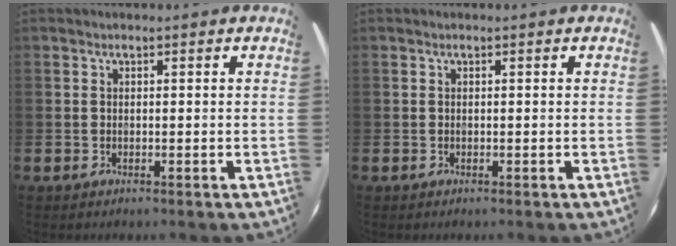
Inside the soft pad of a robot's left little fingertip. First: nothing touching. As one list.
[{"total": 0.0}]